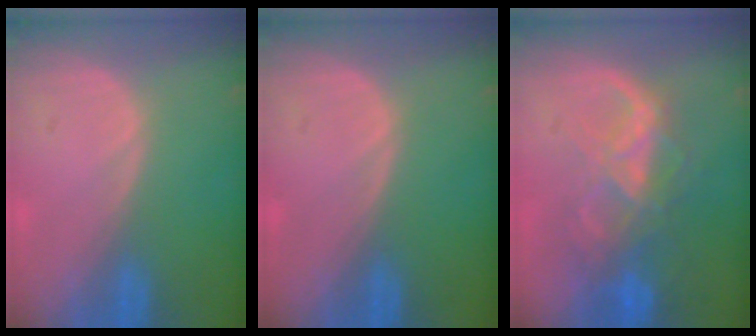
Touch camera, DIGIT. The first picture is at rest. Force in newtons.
{"total": 0.0}
{"total": 8.7, "press": 7.4, "slide": 4.6}